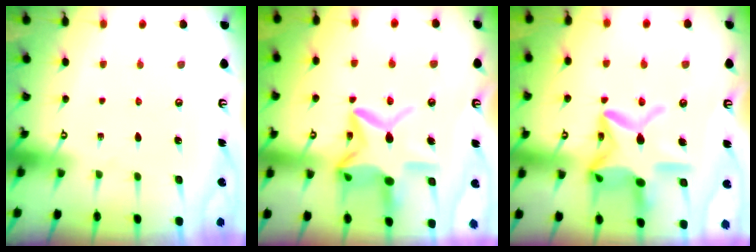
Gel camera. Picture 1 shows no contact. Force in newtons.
{"total": 16.7, "press": 16.7, "slide": 1.3}
{"total": 19.9, "press": 19.8, "slide": 1.6}